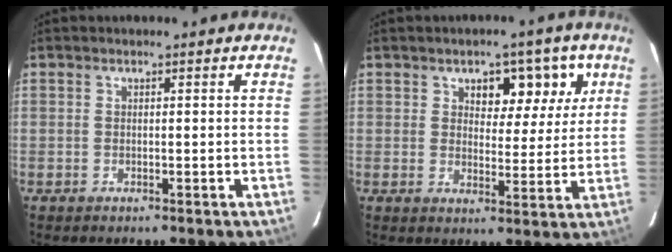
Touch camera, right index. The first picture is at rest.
{"total": 7.2, "force": [3.5, 4.2, 4.6], "torque": [-0.046, 0.014, 0.048]}